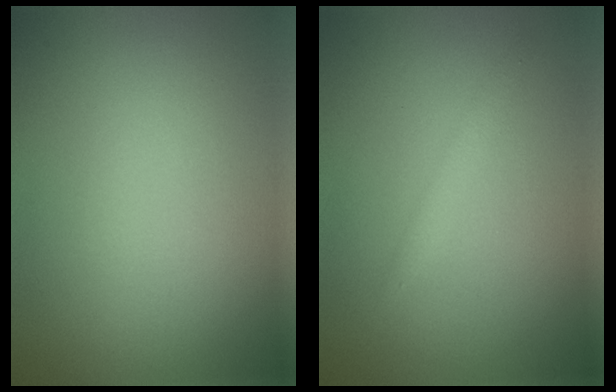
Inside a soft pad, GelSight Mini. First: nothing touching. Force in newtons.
{"total": 1.2, "press": 1.2, "slide": 0.1}